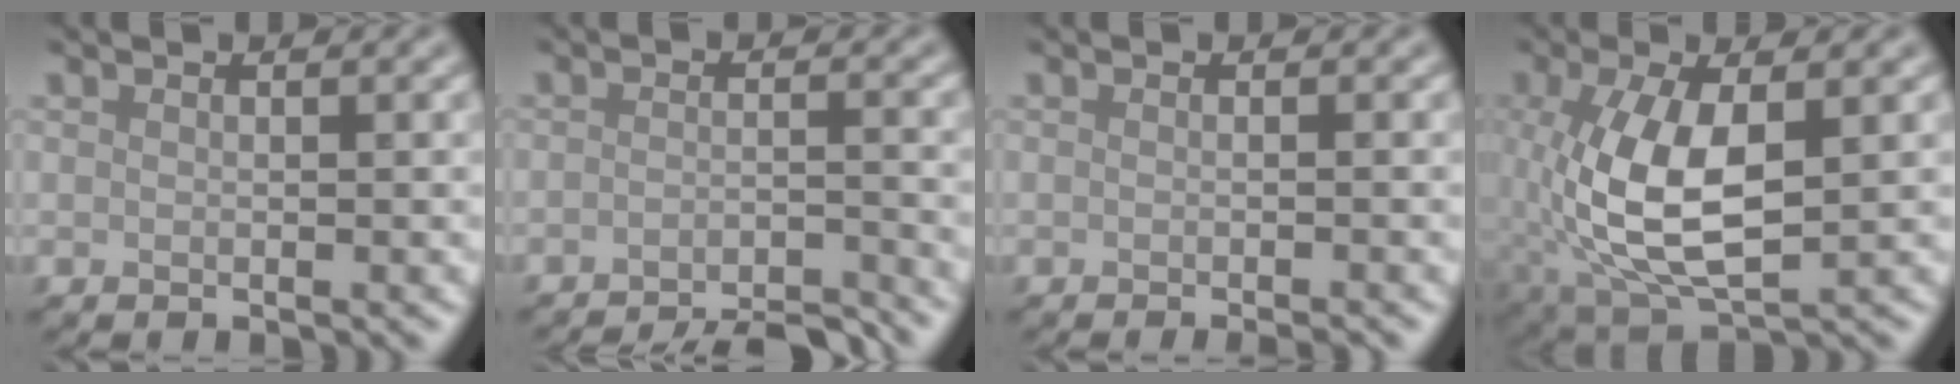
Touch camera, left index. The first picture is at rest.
{"total": 6.5, "force": [-5.9, 1.0, 2.6], "torque": [-0.032, -0.002, -0.085]}
{"total": 2.1, "force": [-0.6, 0.8, 1.8], "torque": [0.000, -0.005, -0.014]}
{"total": 7.9, "force": [0.3, 3.5, 7.0], "torque": [-0.160, -0.006, 0.010]}